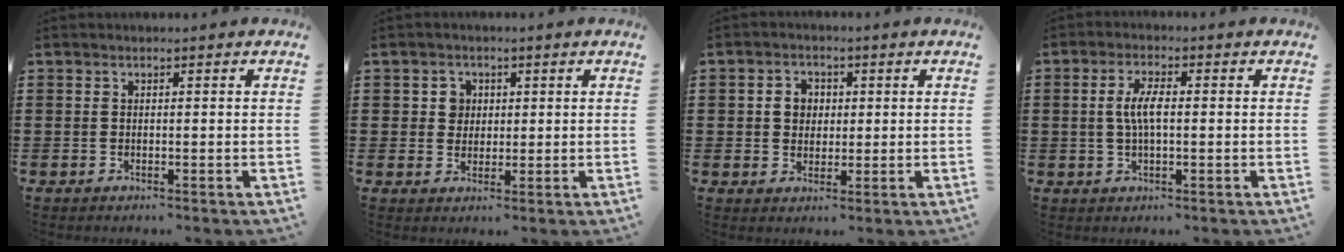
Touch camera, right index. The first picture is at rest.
{"total": 2.9, "force": [0.7, 2.6, 1.0], "torque": [-0.031, 0.011, 0.010]}
{"total": 3.3, "force": [0.3, 2.9, 1.5], "torque": [-0.041, 0.012, 0.002]}
{"total": 4.3, "force": [0.0, 1.3, 4.1], "torque": [-0.082, 0.001, -0.005]}